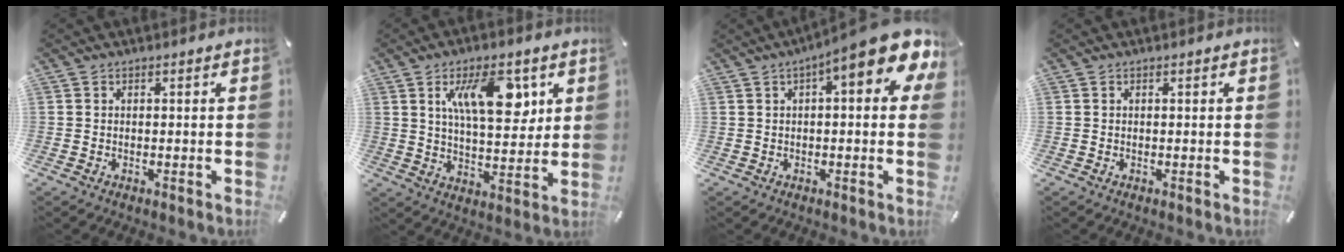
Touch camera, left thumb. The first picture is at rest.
{"total": 15.0, "force": [6.5, 7.1, 11.5], "torque": [-0.181, -0.009, 0.108]}
{"total": 12.2, "force": [5.6, 2.8, 10.5], "torque": [-0.146, -0.039, 0.088]}
{"total": 0.0}